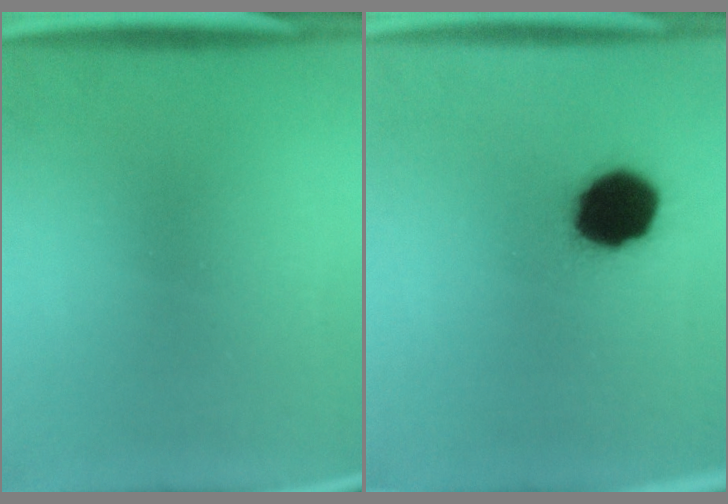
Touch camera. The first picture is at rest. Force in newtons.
{"total": 14.1}